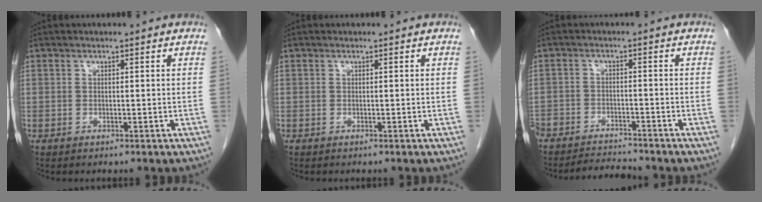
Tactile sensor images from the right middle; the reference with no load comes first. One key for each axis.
{"total": 0.0}
{"total": 5.9, "fx": -5.8, "fy": 0.7, "fz": 0.4, "tx": -0.005, "ty": -0.003, "tz": -0.098}